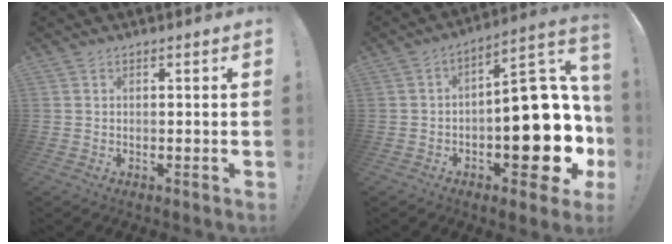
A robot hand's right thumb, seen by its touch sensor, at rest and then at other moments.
{"total": 19.5, "force": [-3.5, 9.9, 16.4], "torque": [-0.184, 0.029, -0.045]}